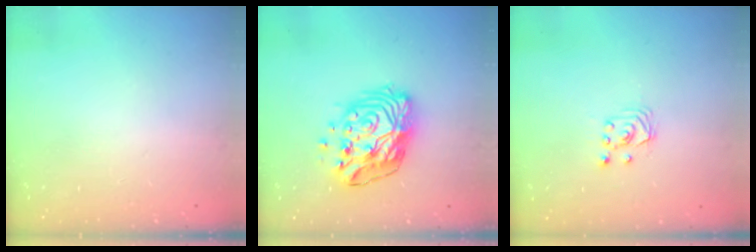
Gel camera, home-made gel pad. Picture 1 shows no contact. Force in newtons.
{"total": 14.9, "press": 14.8, "slide": 1.4}
{"total": 2.6, "press": 2.6, "slide": 0.3}